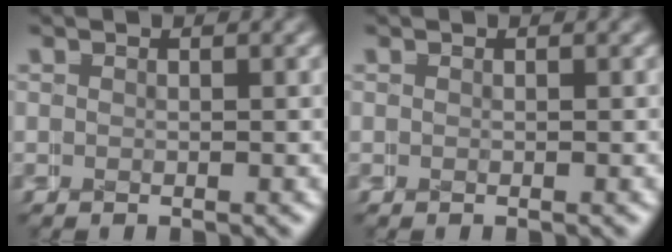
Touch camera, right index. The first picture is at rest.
{"total": 0.0}